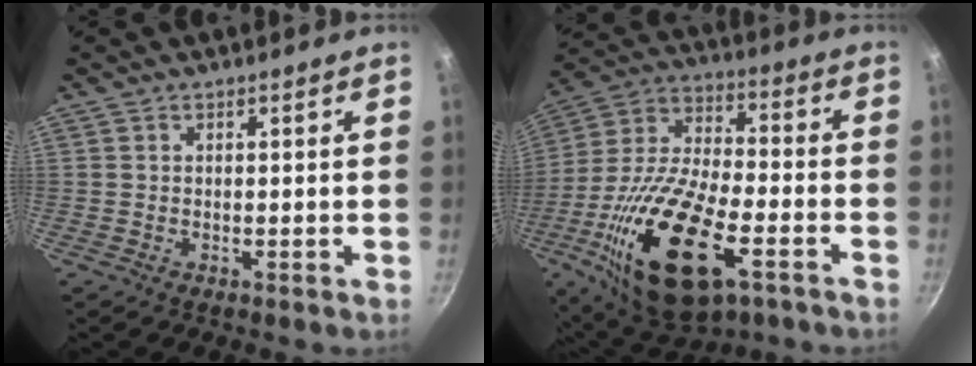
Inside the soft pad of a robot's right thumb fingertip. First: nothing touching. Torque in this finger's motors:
{"motor_torque": [1.22, 1.02, 2.43, -0.34, 0.93]}